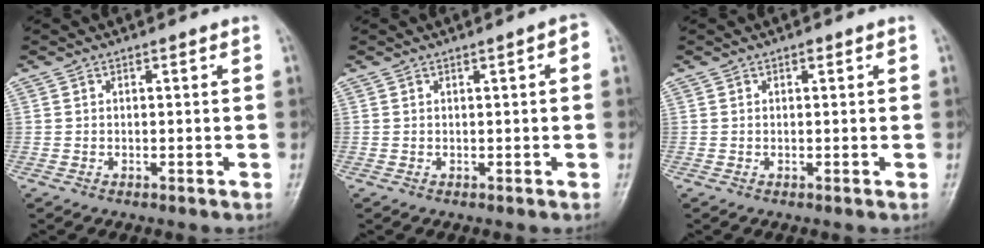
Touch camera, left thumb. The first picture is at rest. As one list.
[{"total": 1.8, "force": [0.3, 0.4, 1.8], "torque": [-0.022, 0.005, 0.002]}, {"total": 0.6, "force": [0.3, 0.4, 0.4], "torque": [-0.003, 0.001, 0.002]}]